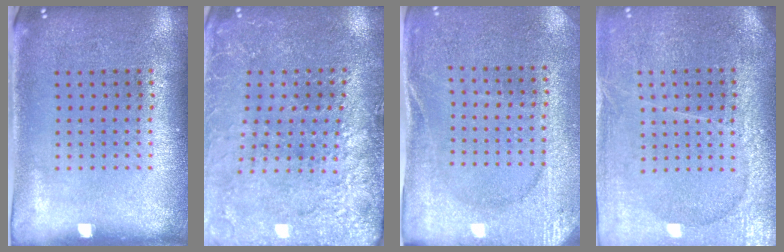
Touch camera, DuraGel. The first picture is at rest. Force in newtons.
{"total": 2.9, "press": 2.9, "slide": 0.3}
{"total": 2.6, "press": 2.5, "slide": 0.4}
{"total": 3.6, "press": 3.3, "slide": 1.6}